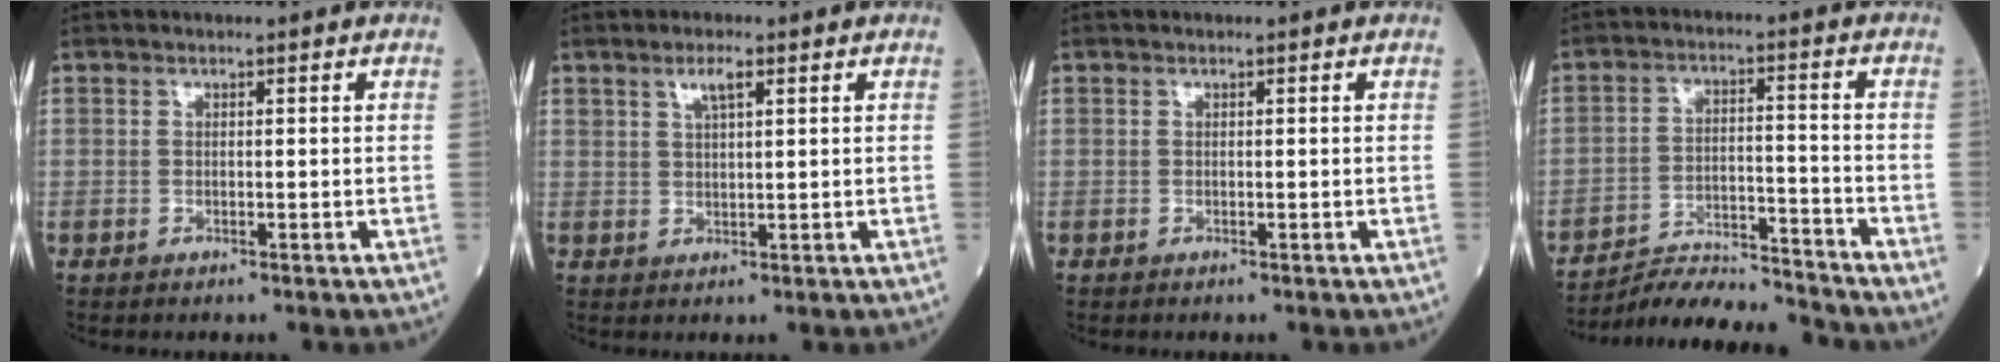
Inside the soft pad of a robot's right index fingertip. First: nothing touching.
{"total": 2.8, "force": [1.6, 0.6, 2.2], "torque": [-0.044, 0.004, 0.030]}
{"total": 0.0}
{"total": 10.4, "force": [-10.4, -0.5, 1.1], "torque": [-0.018, 0.010, -0.183]}